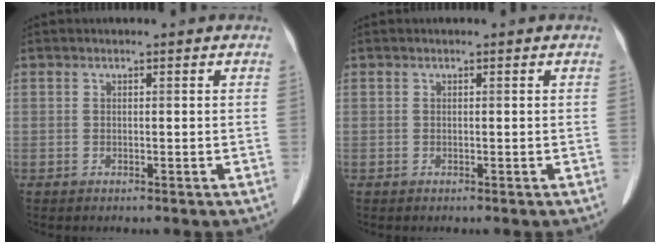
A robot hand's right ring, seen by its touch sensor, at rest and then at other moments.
{"total": 0.0}